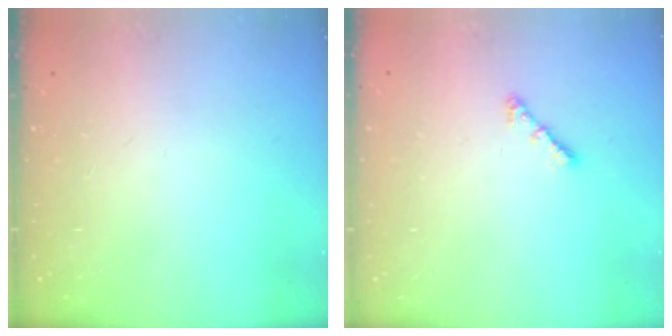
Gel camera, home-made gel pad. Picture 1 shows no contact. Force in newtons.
{"total": 3.0, "press": 2.9, "slide": 0.6}